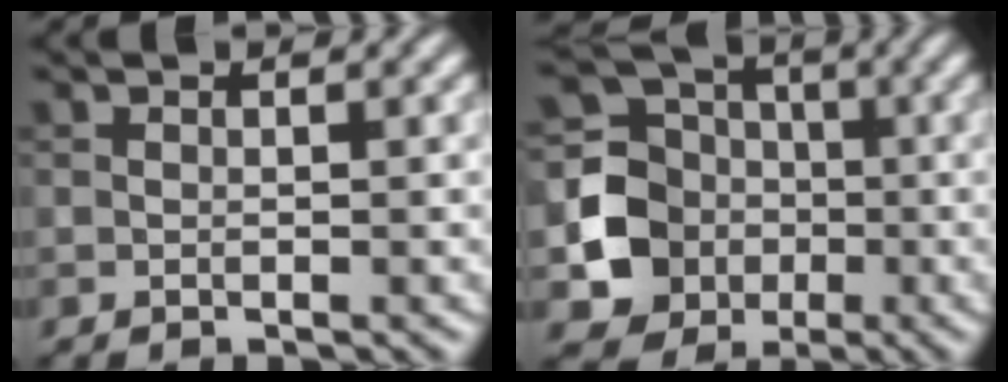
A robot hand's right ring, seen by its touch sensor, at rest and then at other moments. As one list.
[{"total": 6.9, "force": [-1.4, 6.3, 2.4], "torque": [-0.041, -0.003, -0.035]}]